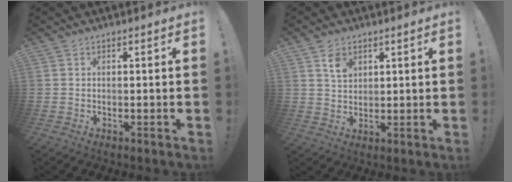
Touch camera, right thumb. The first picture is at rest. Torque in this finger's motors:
{"motor_torque": [-0.22, 0.21, 0.85, -0.54, 0.04]}